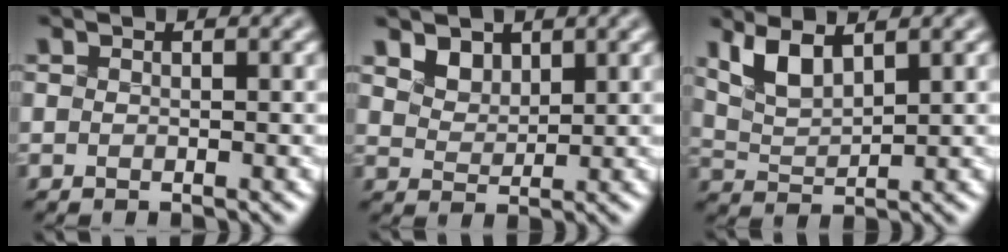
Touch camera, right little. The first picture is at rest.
{"total": 3.6, "force": [2.4, 2.3, 1.5], "torque": [-0.056, -0.005, 0.055]}
{"total": 3.0, "force": [1.9, 0.8, 2.2], "torque": [-0.053, -0.004, 0.046]}